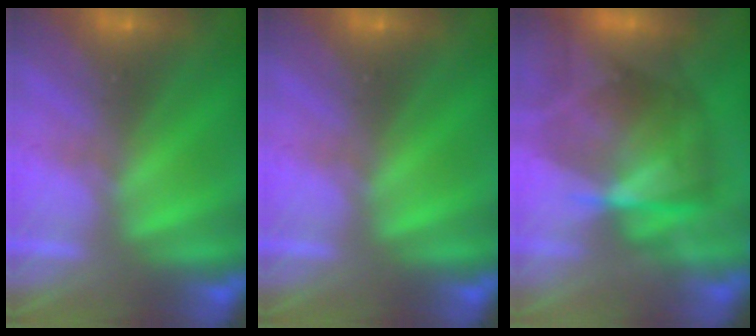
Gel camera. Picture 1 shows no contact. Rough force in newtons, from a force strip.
{"total": 0.0}
{"total": 7.5}